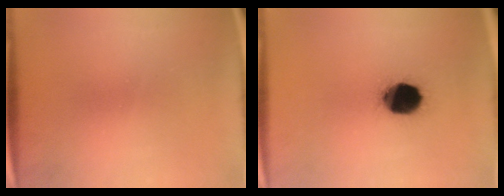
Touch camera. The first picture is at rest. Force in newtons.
{"total": 13.4}